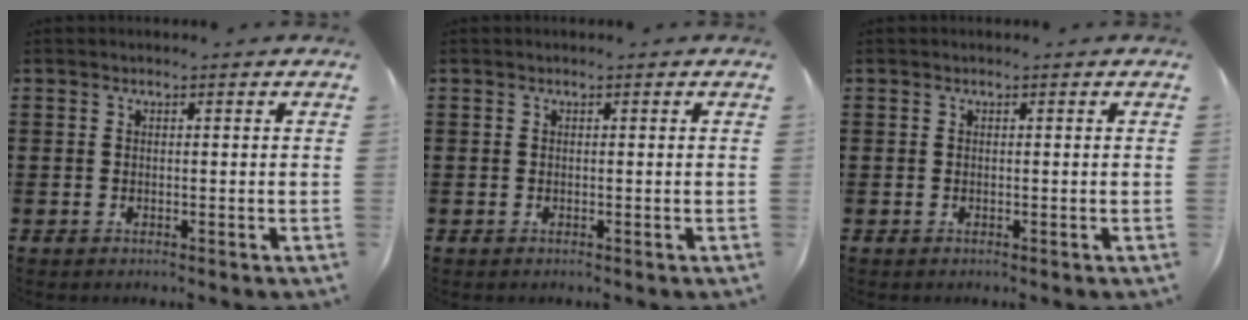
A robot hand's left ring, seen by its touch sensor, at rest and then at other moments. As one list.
[{"total": 0.0}, {"total": 0.0}]